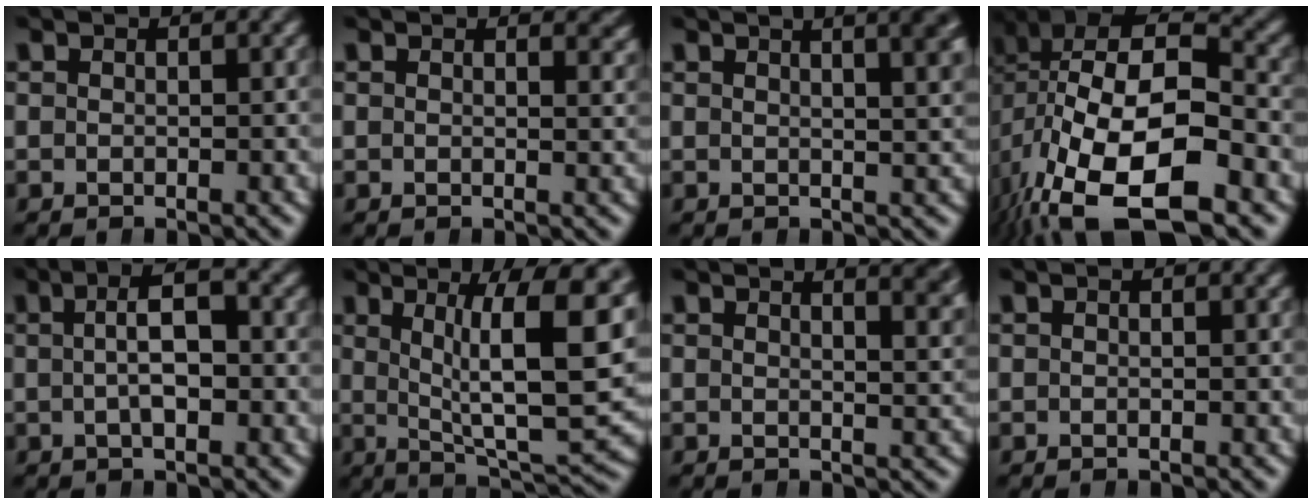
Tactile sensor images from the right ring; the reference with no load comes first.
{"total": 1.8, "force": [1.6, 0.2, 0.9], "torque": [-0.001, -0.002, 0.020]}
{"total": 5.4, "force": [2.8, 1.1, 4.5], "torque": [-0.031, 0.014, 0.040]}
{"total": 13.2, "force": [-2.0, 8.2, 10.2], "torque": [-0.198, -0.053, -0.011]}
{"total": 4.2, "force": [0.4, 1.1, 4.0], "torque": [-0.040, 0.015, 0.003]}
{"total": 11.6, "force": [2.5, 3.8, 10.7], "torque": [-0.130, 0.004, 0.046]}
{"total": 4.8, "force": [3.1, 1.0, 3.5], "torque": [-0.016, 0.010, 0.040]}
{"total": 0.0}